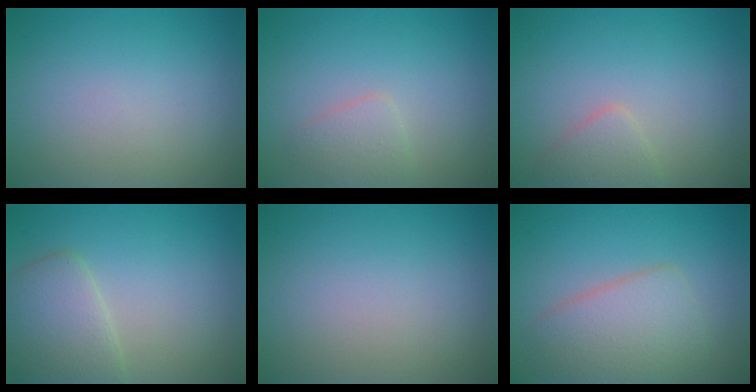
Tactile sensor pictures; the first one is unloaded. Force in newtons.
{"total": 1.6, "press": 1.6, "slide": 0.0}
{"total": 1.7, "press": 1.7, "slide": 0.1}
{"total": 3.8, "press": 3.8, "slide": 0.3}
{"total": 0.0}
{"total": 4.6, "press": 4.6, "slide": 0.3}